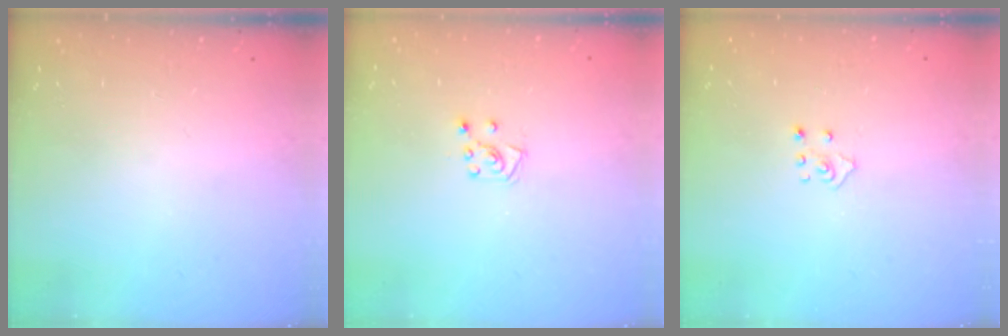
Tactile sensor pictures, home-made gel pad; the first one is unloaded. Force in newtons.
{"total": 6.2, "press": 6.1, "slide": 0.6}
{"total": 2.7, "press": 2.7, "slide": 0.2}